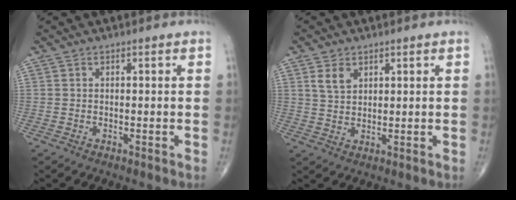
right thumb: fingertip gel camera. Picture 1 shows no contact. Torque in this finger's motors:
{"motor_torque": [0.94, 0.89, 0.66, 0.07, 0.12]}